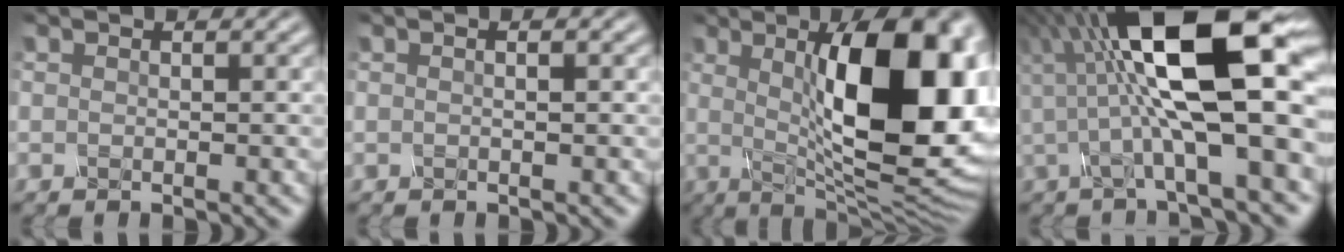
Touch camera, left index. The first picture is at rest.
{"total": 0.8, "force": [0.2, 0.1, 0.8], "torque": [-0.015, 0.000, 0.000]}
{"total": 14.7, "force": [1.8, 4.8, 13.8], "torque": [-0.177, 0.004, 0.023]}
{"total": 14.1, "force": [2.3, 4.1, 13.3], "torque": [-0.213, 0.017, 0.030]}